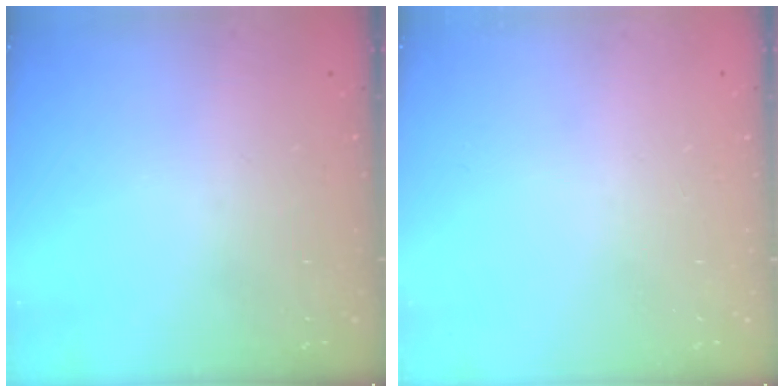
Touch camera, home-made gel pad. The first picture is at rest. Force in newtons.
{"total": 0.0}